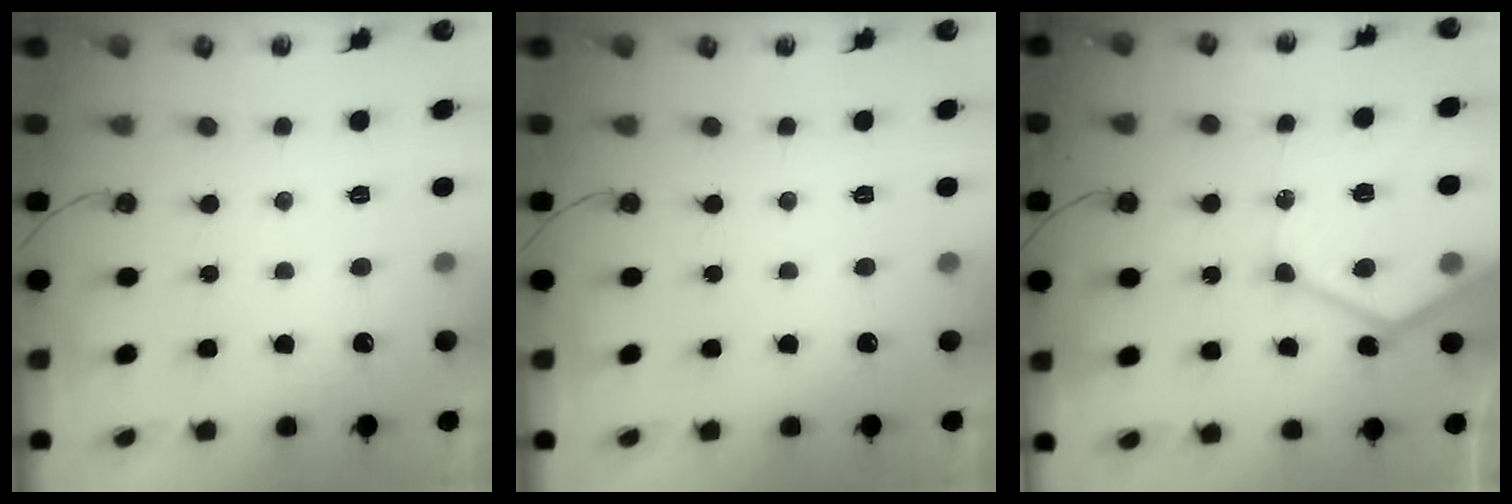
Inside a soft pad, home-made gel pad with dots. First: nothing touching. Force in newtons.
{"total": 0.0}
{"total": 19.5, "press": 19.4, "slide": 1.8}